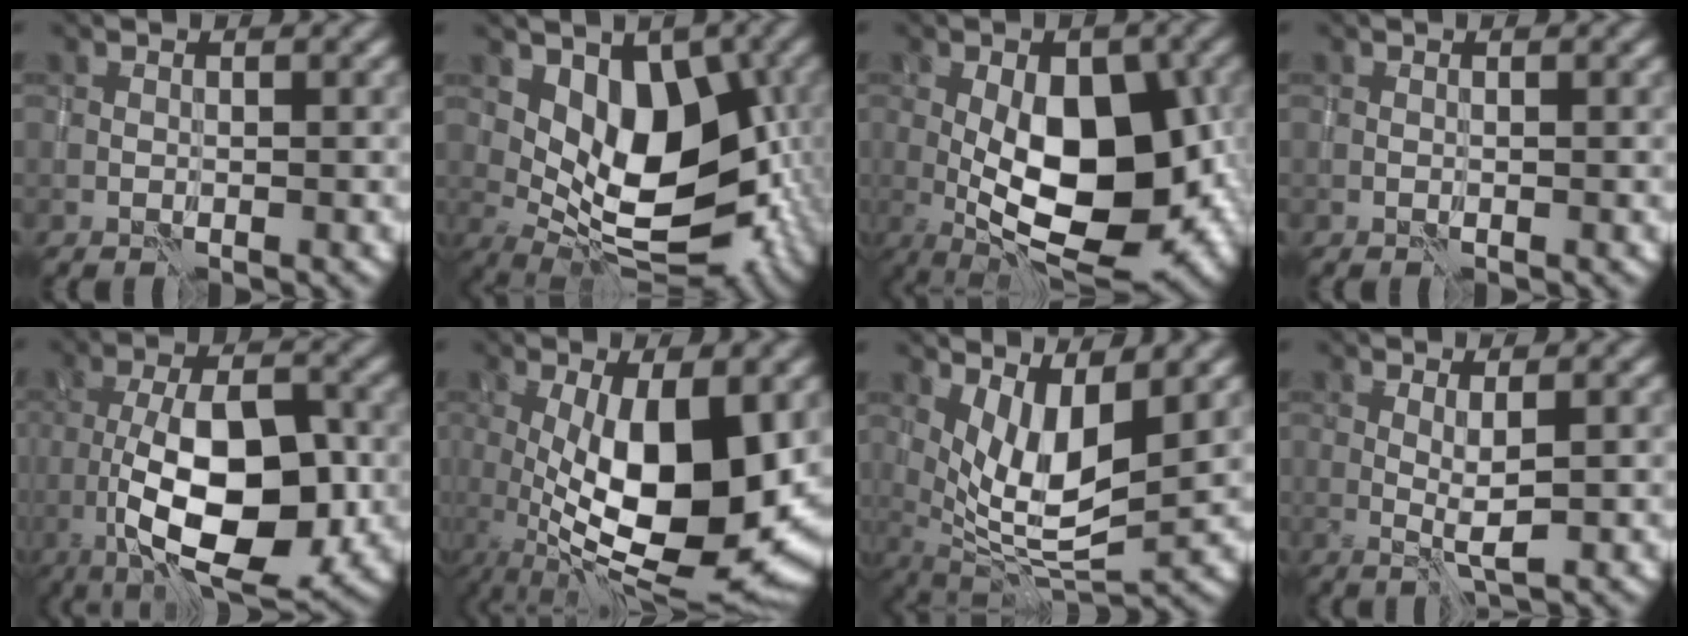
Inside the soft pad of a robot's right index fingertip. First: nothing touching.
{"total": 9.7, "force": [1.2, 5.6, 7.8], "torque": [-0.115, -0.010, 0.023]}
{"total": 12.6, "force": [-1.4, 6.1, 11.0], "torque": [-0.156, -0.002, -0.024]}
{"total": 0.0}
{"total": 11.8, "force": [-2.9, 4.7, 10.4], "torque": [-0.174, 0.000, -0.048]}
{"total": 13.8, "force": [-0.5, 5.2, 12.8], "torque": [-0.200, -0.014, -0.008]}
{"total": 6.4, "force": [2.1, 2.0, 5.7], "torque": [-0.107, -0.014, 0.040]}
{"total": 1.8, "force": [0.3, -0.1, 1.8], "torque": [-0.037, -0.007, 0.008]}